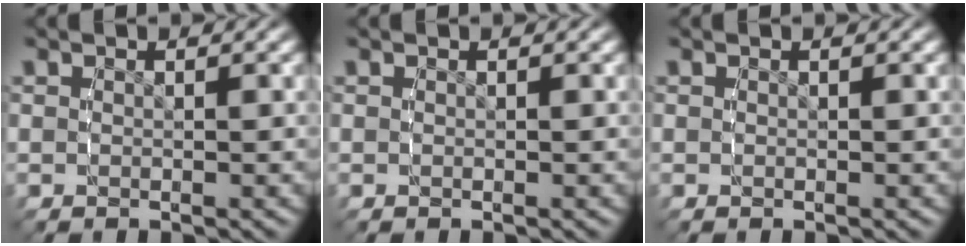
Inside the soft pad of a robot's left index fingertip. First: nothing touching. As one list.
[{"total": 0.0}, {"total": 0.0}]